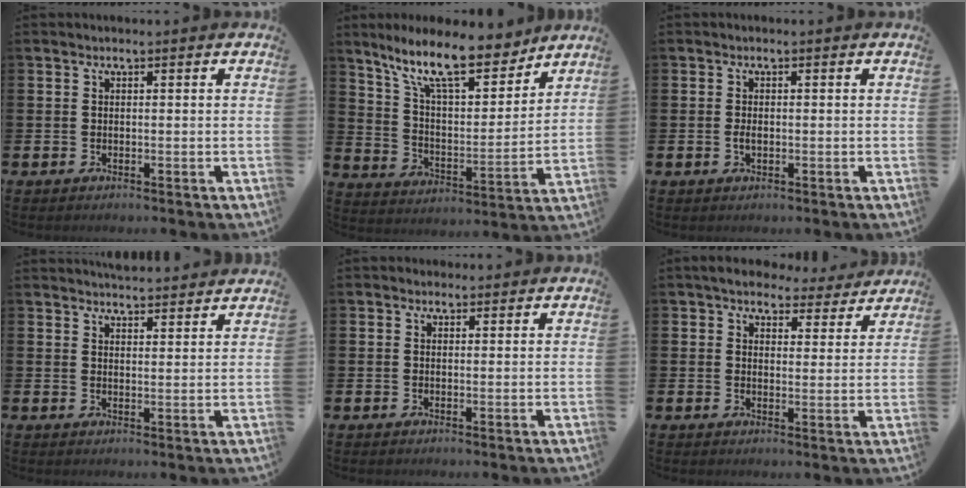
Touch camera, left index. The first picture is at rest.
{"total": 13.3, "force": [10.8, 3.6, 6.9], "torque": [-0.146, -0.058, 0.186]}
{"total": 1.2, "force": [-0.2, 0.7, 1.0], "torque": [-0.021, 0.005, -0.004]}
{"total": 3.8, "force": [3.8, 0.0, -0.2], "torque": [0.001, -0.023, 0.069]}
{"total": 1.0, "force": [0.8, 0.6, 0.1], "torque": [0.011, 0.003, 0.010]}
{"total": 5.6, "force": [5.0, 2.3, 1.0], "torque": [-0.026, -0.028, 0.089]}